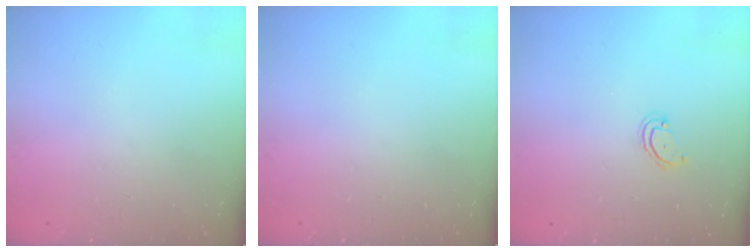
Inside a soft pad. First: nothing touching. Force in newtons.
{"total": 0.0}
{"total": 3.2, "press": 3.2, "slide": 0.2}